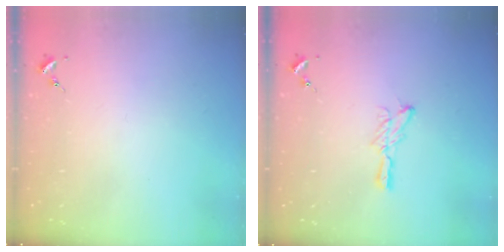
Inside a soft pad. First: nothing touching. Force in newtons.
{"total": 6.1, "press": 6.0, "slide": 0.7}